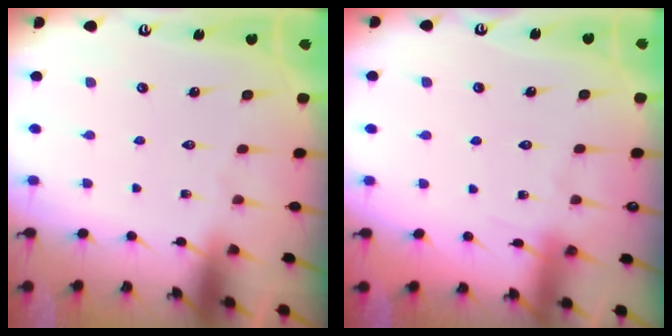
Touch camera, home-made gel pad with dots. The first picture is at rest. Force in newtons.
{"total": 4.1, "press": 4.0, "slide": 0.5}